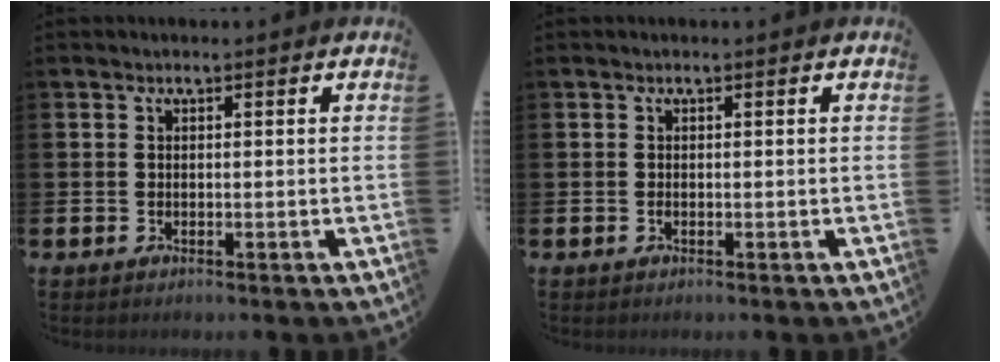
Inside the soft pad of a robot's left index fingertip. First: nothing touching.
{"total": 0.0}